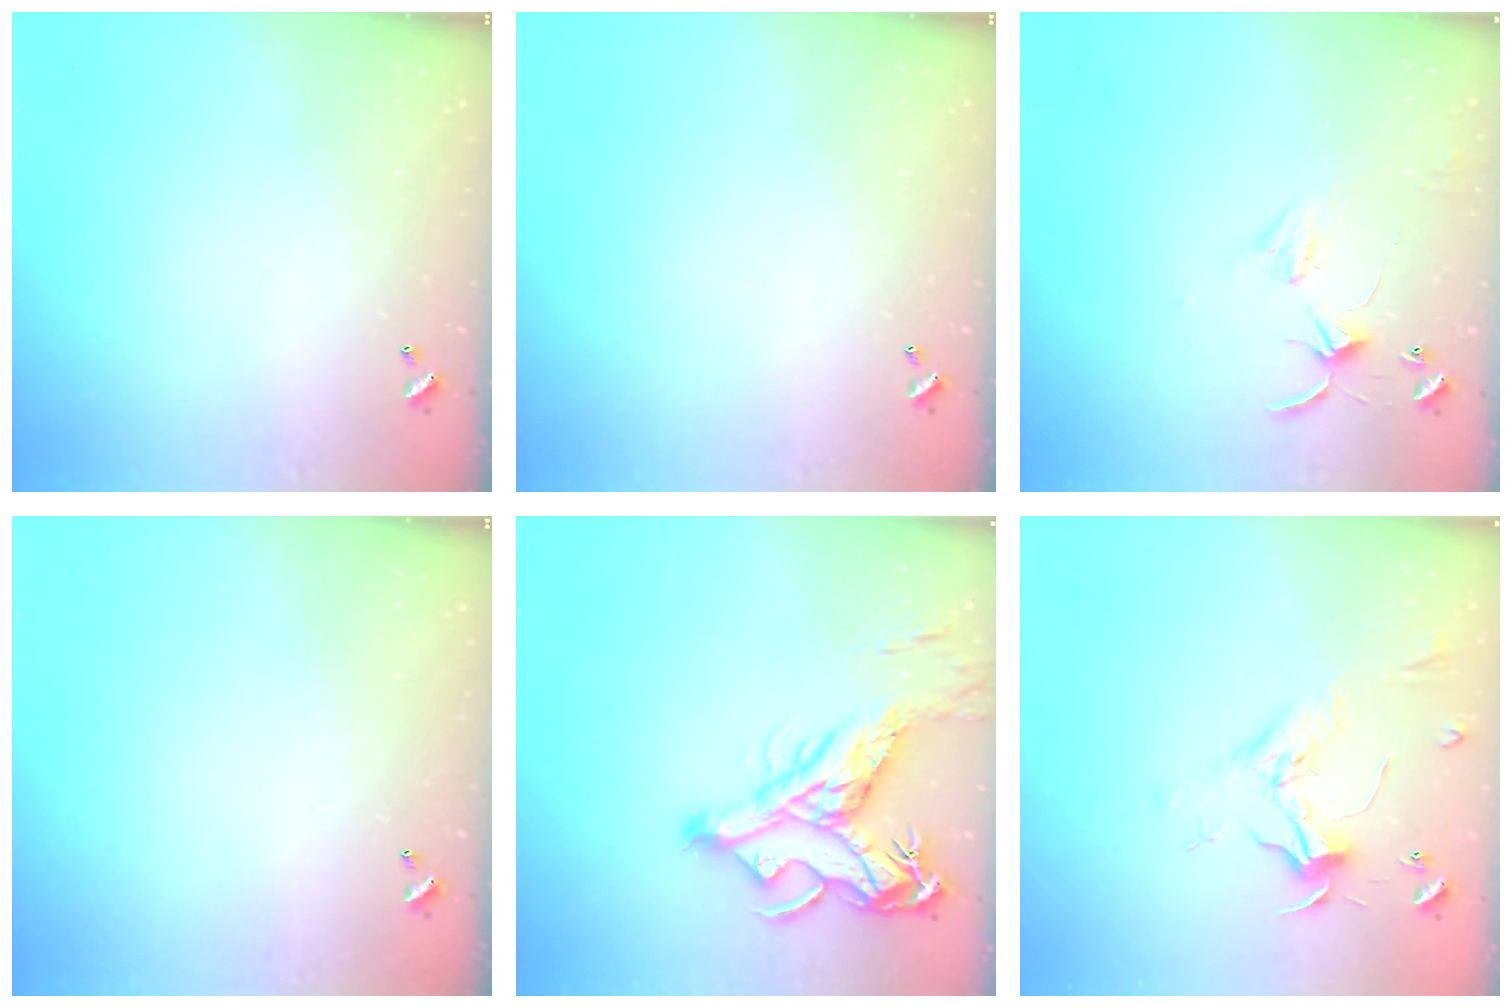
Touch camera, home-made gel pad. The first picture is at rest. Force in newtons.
{"total": 0.0}
{"total": 2.8, "press": 2.8, "slide": 0.4}
{"total": 0.0}
{"total": 9.6, "press": 9.4, "slide": 1.7}
{"total": 2.3, "press": 2.1, "slide": 0.9}